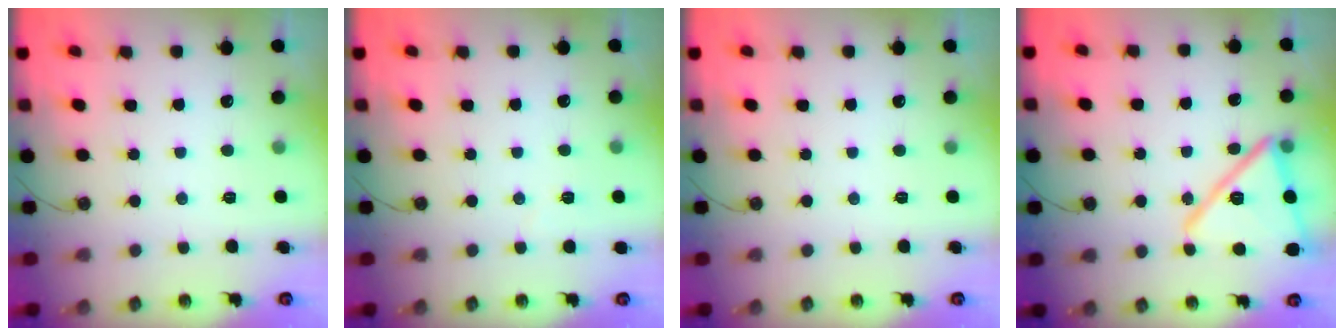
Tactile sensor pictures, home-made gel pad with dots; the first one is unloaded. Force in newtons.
{"total": 1.5, "press": 1.5, "slide": 0.5}
{"total": 0.0}
{"total": 18.9, "press": 18.9, "slide": 1.2}